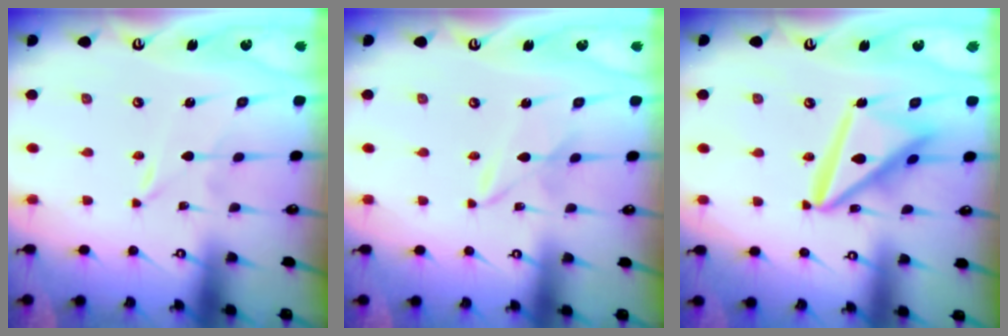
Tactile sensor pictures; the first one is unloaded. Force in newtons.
{"total": 2.9, "press": 2.9, "slide": 0.3}
{"total": 16.0, "press": 15.9, "slide": 1.6}